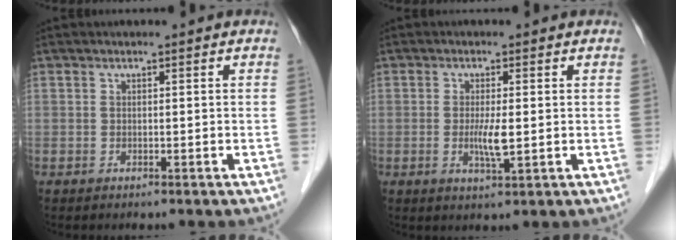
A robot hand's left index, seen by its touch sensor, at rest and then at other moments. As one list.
[{"total": 3.4, "force": [-0.2, 0.4, 3.3], "torque": [-0.067, -0.006, -0.001]}]